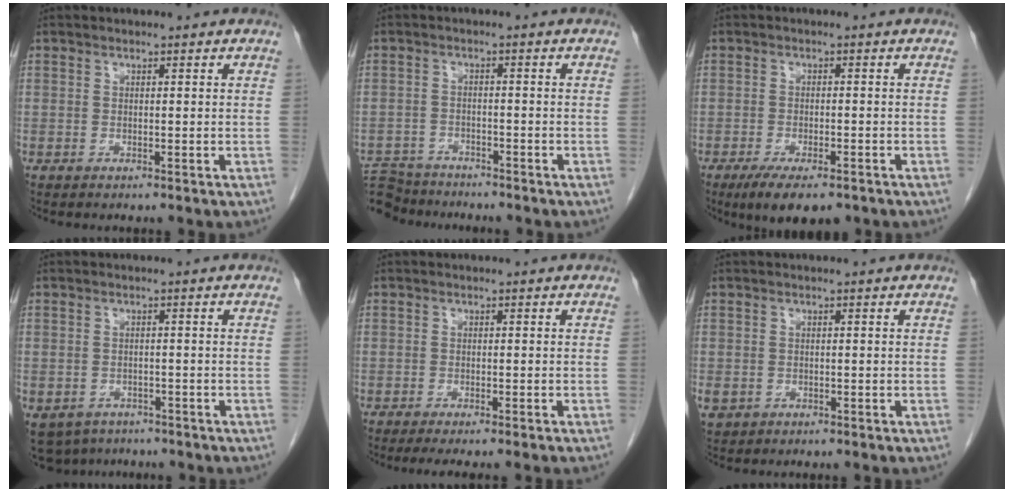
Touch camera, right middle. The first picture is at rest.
{"total": 8.4, "force": [-8.0, 2.6, 0.8], "torque": [-0.022, 0.005, -0.133]}
{"total": 7.9, "force": [-5.5, 2.5, 5.1], "torque": [-0.078, -0.014, -0.083]}
{"total": 7.4, "force": [-5.0, 5.1, 1.7], "torque": [-0.042, -0.005, -0.068]}
{"total": 4.9, "force": [-4.1, -0.3, 2.6], "torque": [-0.024, -0.008, -0.059]}
{"total": 2.8, "force": [-1.2, 2.3, 0.9], "torque": [-0.021, -0.001, -0.014]}